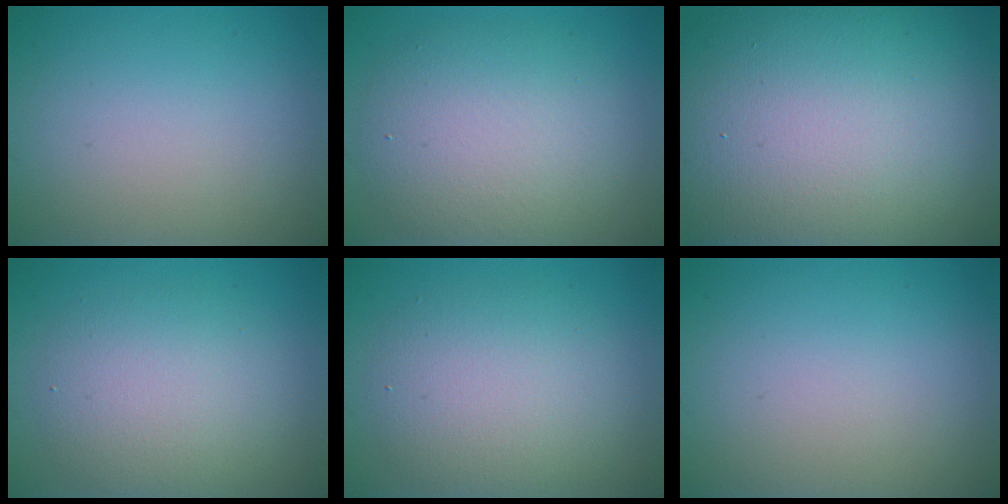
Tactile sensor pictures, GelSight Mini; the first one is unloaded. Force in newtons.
{"total": 7.0, "press": 7.0, "slide": 0.2}
{"total": 20.7, "press": 20.7, "slide": 0.9}
{"total": 4.9, "press": 4.9, "slide": 0.2}
{"total": 5.3, "press": 5.3, "slide": 0.5}
{"total": 0.0}